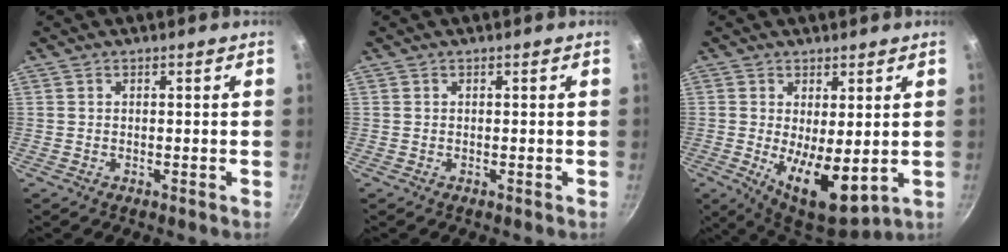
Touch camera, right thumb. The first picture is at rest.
{"total": 0.0}
{"total": 11.1, "force": [-0.6, 4.6, 10.1], "torque": [-0.145, -0.025, 0.003]}